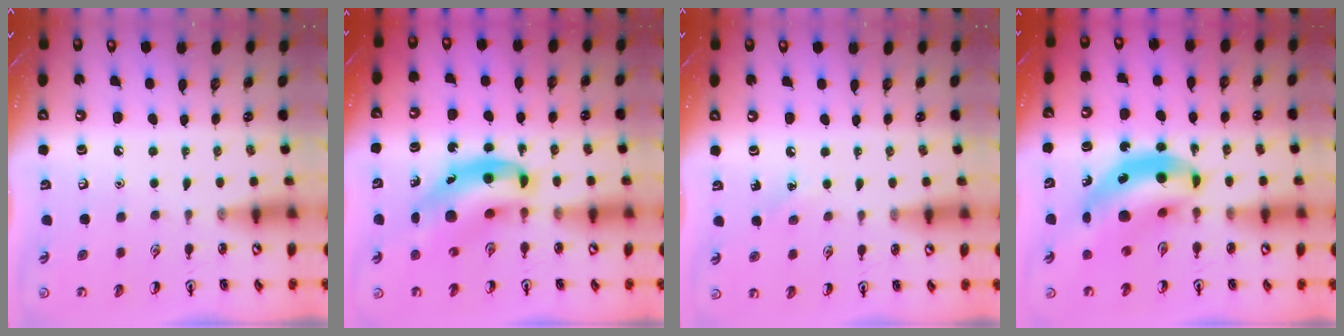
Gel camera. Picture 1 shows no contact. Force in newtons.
{"total": 10.7, "press": 10.2, "slide": 3.1}
{"total": 4.0, "press": 3.8, "slide": 1.2}
{"total": 11.4, "press": 10.9, "slide": 3.3}